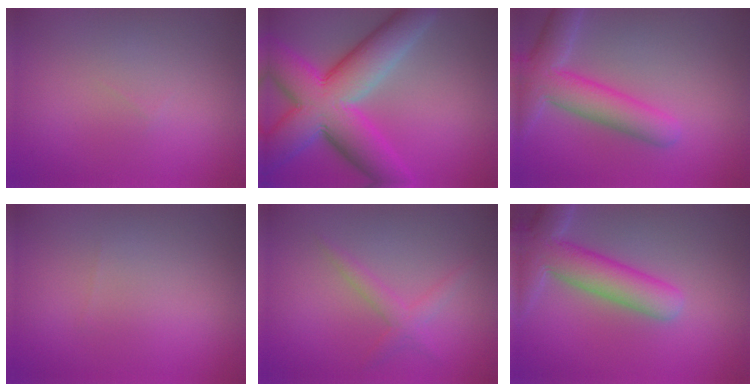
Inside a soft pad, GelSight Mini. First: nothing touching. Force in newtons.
{"total": 11.7, "press": 11.6, "slide": 0.7}
{"total": 6.0, "press": 5.9, "slide": 0.4}
{"total": 0.0}
{"total": 1.9, "press": 1.9, "slide": 0.0}
{"total": 6.8, "press": 6.7, "slide": 0.7}